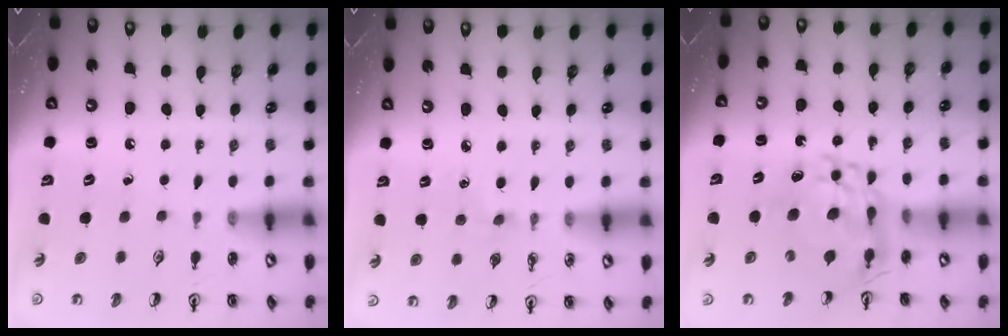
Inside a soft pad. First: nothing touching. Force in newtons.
{"total": 2.7, "press": 2.7, "slide": 0.4}
{"total": 12.0, "press": 12.0, "slide": 1.1}